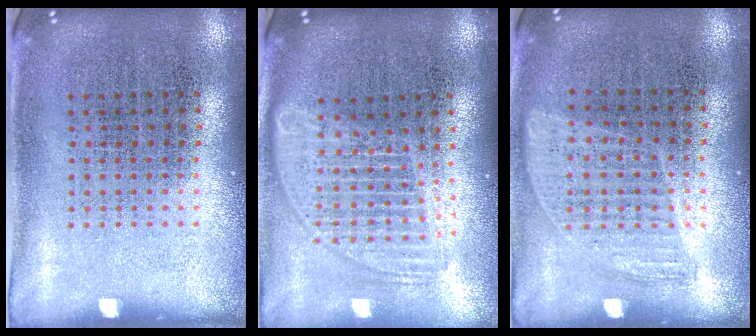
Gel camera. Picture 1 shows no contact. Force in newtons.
{"total": 1.8, "press": 1.5, "slide": 0.9}
{"total": 0.9, "press": 0.8, "slide": 0.4}